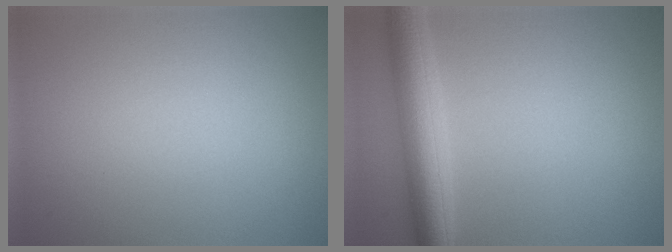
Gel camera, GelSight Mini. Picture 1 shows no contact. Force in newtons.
{"total": 5.2, "press": 5.2, "slide": 0.2}